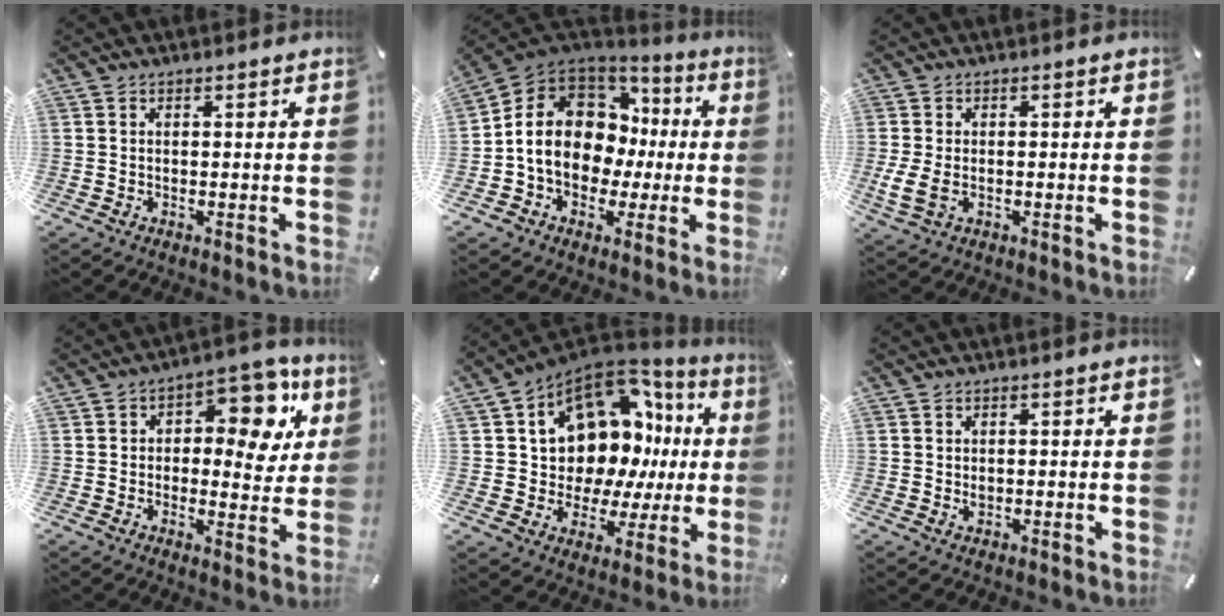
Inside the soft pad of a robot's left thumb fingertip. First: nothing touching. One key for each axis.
{"total": 14.3, "fx": 0.4, "fy": 11.9, "fz": 8.0, "tx": -0.164, "ty": -0.002, "tz": 0.017}
{"total": 5.1, "fx": -0.9, "fy": 3.4, "fz": 3.7, "tx": -0.075, "ty": -0.003, "tz": -0.017}
{"total": 12.6, "fx": 5.0, "fy": 7.4, "fz": 9.0, "tx": -0.111, "ty": -0.033, "tz": 0.082}
{"total": 14.7, "fx": 6.5, "fy": 10.7, "fz": 7.7, "tx": -0.116, "ty": -0.076, "tz": 0.120}
{"total": 0.8, "fx": 0.2, "fy": 0.8, "fz": 0.3, "tx": -0.009, "ty": 0.002, "tz": 0.004}